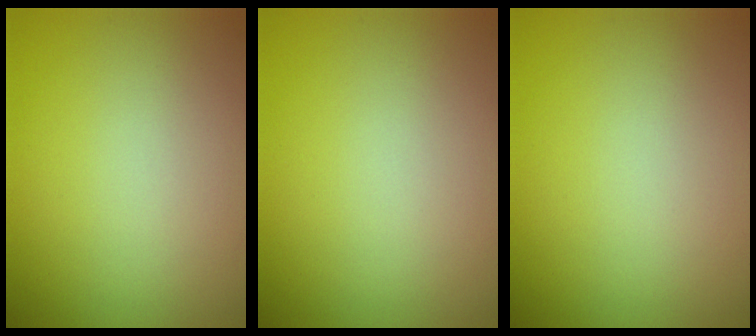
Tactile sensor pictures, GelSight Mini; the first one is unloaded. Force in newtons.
{"total": 0.0}
{"total": 0.0}